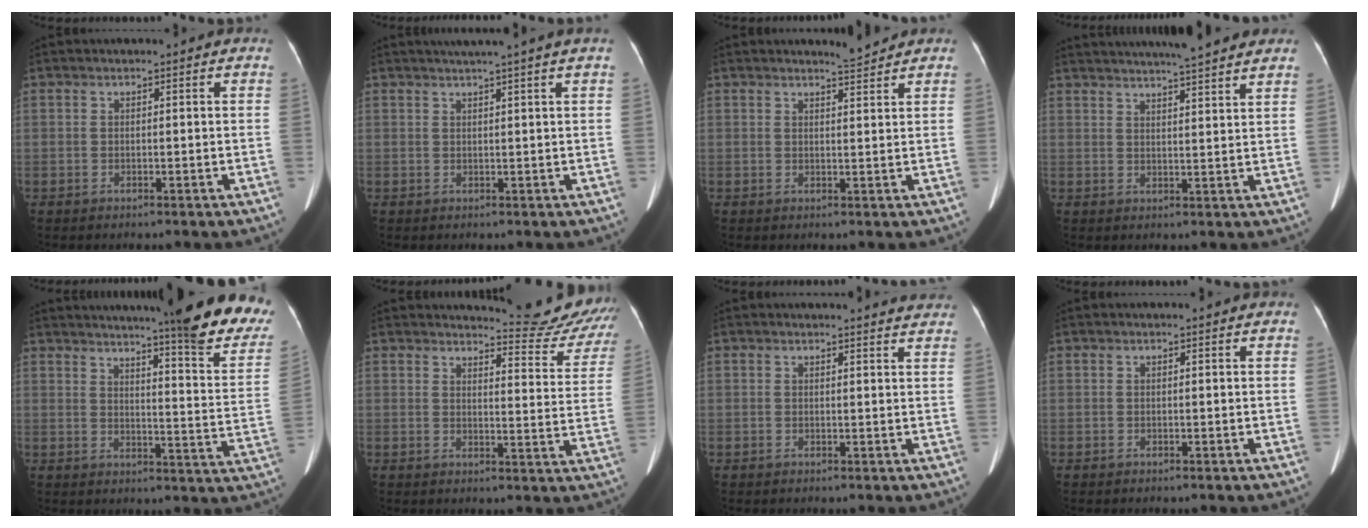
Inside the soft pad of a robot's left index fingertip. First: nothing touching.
{"total": 4.3, "force": [3.3, -1.2, 2.4], "torque": [-0.030, 0.012, 0.050]}
{"total": 1.9, "force": [1.9, -0.4, 0.0], "torque": [-0.005, -0.010, 0.033]}
{"total": 14.1, "force": [12.6, 0.3, 6.1], "torque": [-0.100, 0.018, 0.166]}
{"total": 21.7, "force": [18.0, 0.9, 12.1], "torque": [-0.152, -0.073, 0.212]}
{"total": 13.1, "force": [13.0, 1.0, 0.4], "torque": [0.017, -0.081, 0.127]}
{"total": 5.2, "force": [5.1, 0.4, 0.7], "torque": [-0.006, -0.005, 0.035]}
{"total": 0.0}